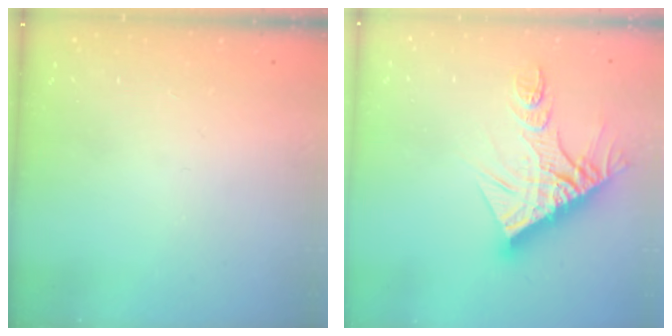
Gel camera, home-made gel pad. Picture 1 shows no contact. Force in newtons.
{"total": 17.1, "press": 17.0, "slide": 1.8}